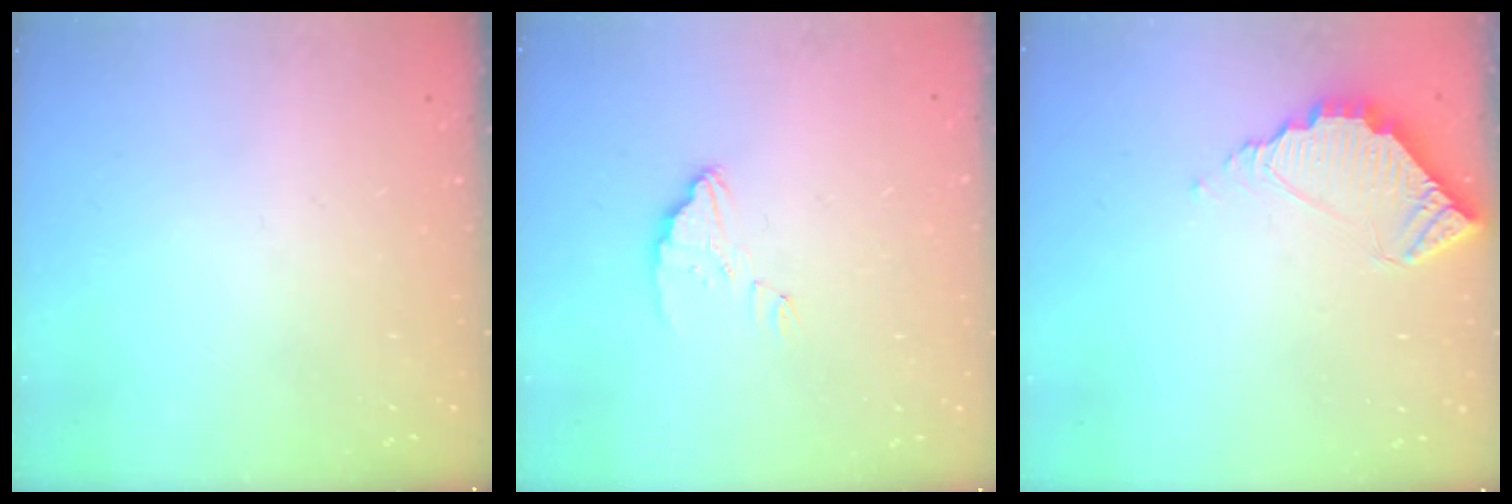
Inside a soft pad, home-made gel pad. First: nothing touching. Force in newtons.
{"total": 3.0, "press": 3.0, "slide": 0.2}
{"total": 5.9, "press": 5.9, "slide": 0.4}